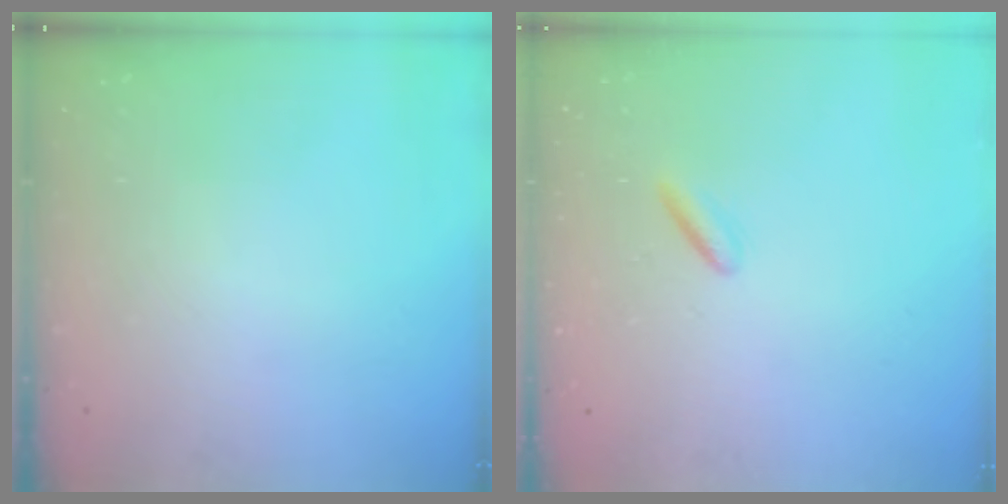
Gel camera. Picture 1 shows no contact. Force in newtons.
{"total": 1.3, "press": 1.2, "slide": 0.5}